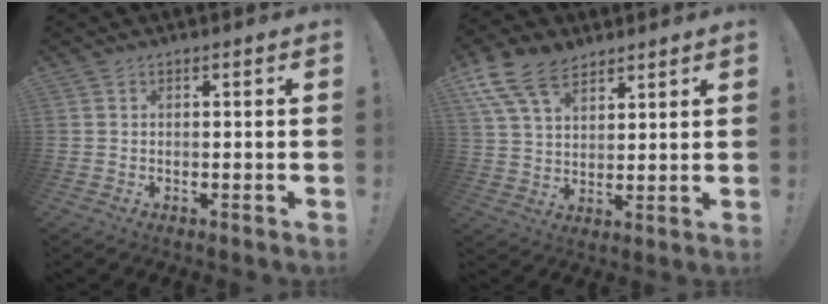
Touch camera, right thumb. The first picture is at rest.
{"total": 13.6, "force": [8.9, 7.7, 6.9], "torque": [-0.138, -0.039, 0.168]}